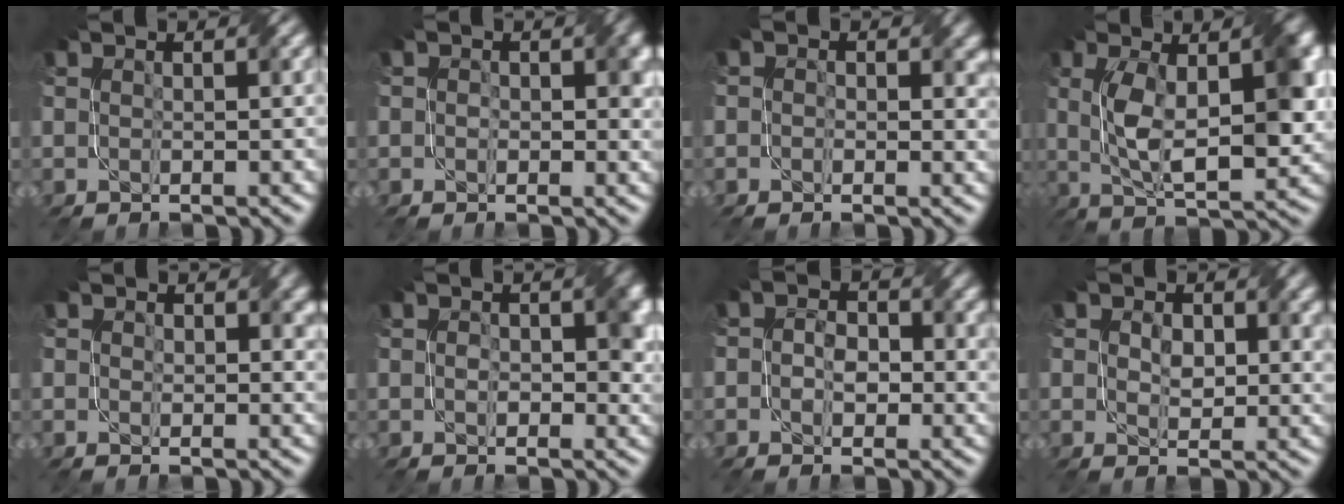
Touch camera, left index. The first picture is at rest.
{"total": 2.3, "force": [0.4, 1.5, 1.6], "torque": [-0.017, -0.001, 0.000]}
{"total": 2.8, "force": [0.6, 2.1, 1.8], "torque": [-0.016, 0.001, -0.001]}
{"total": 8.4, "force": [0.8, 3.4, 7.7], "torque": [-0.141, -0.002, 0.017]}
{"total": 2.5, "force": [1.0, 1.9, 1.4], "torque": [-0.018, -0.005, 0.012]}
{"total": 3.5, "force": [0.2, 2.1, 2.7], "torque": [-0.037, -0.004, -0.001]}
{"total": 3.1, "force": [0.0, 2.3, 2.0], "torque": [-0.032, -0.002, -0.007]}
{"total": 3.6, "force": [1.0, 2.6, 2.4], "torque": [-0.042, -0.007, 0.015]}